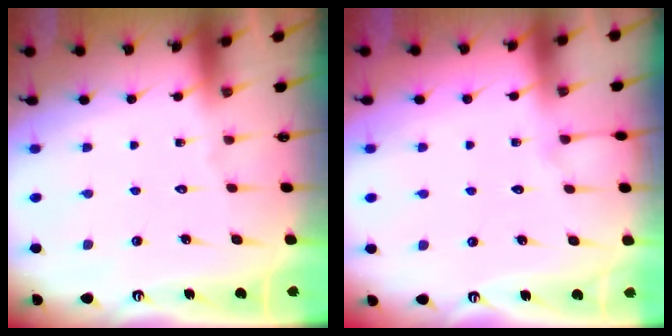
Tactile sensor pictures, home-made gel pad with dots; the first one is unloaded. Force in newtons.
{"total": 3.5, "press": 3.5, "slide": 0.5}